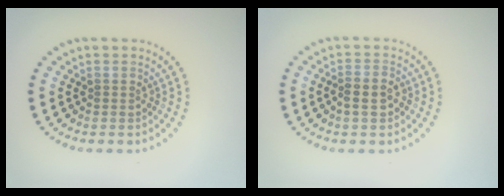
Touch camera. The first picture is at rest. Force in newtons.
{"total": 2.2, "press": 2.1, "slide": 0.6}